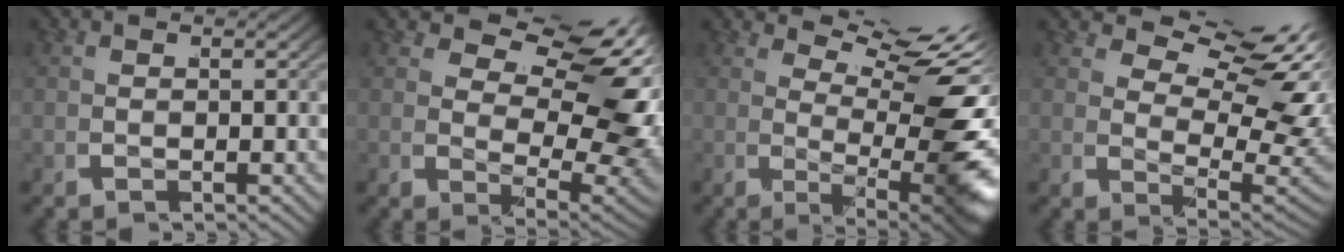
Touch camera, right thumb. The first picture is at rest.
{"total": 10.4, "force": [2.9, 5.4, 8.4], "torque": [-0.115, -0.023, 0.057]}
{"total": 10.9, "force": [2.1, 3.9, 9.9], "torque": [-0.134, -0.010, 0.041]}
{"total": 10.0, "force": [3.8, 5.2, 7.7], "torque": [-0.106, -0.010, 0.063]}